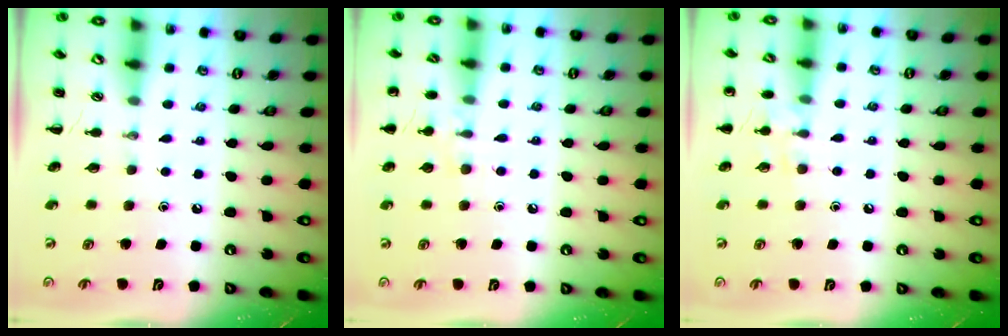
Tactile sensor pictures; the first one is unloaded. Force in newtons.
{"total": 7.6, "press": 7.3, "slide": 2.1}
{"total": 7.4, "press": 7.1, "slide": 2.1}